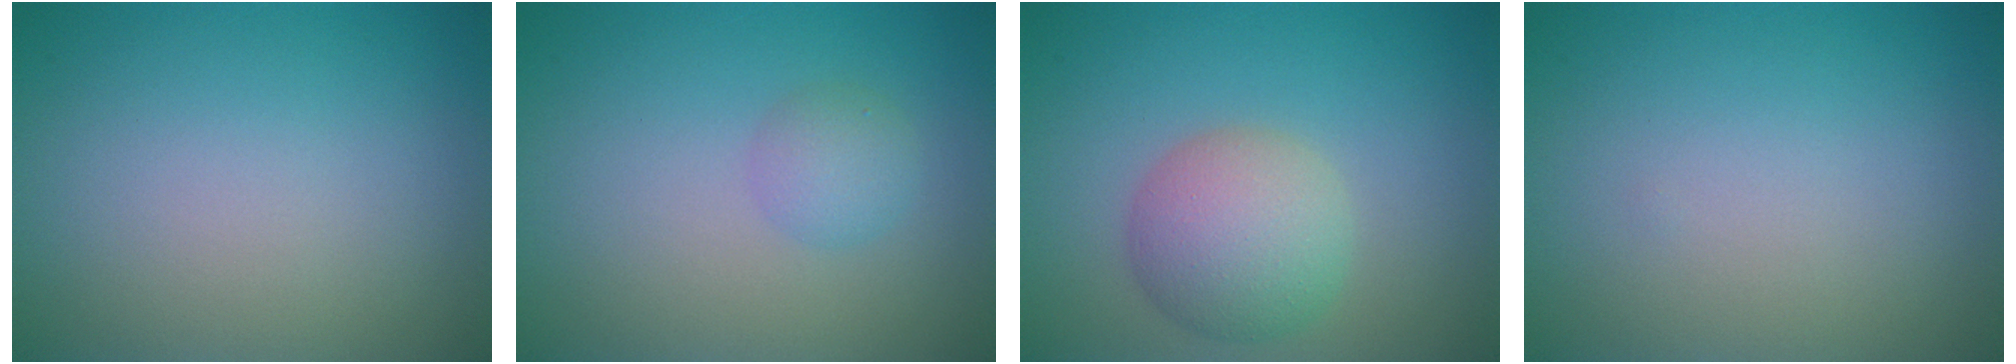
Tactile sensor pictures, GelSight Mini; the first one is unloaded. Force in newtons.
{"total": 1.7, "press": 1.7, "slide": 0.1}
{"total": 4.8, "press": 4.8, "slide": 0.1}
{"total": 0.0}